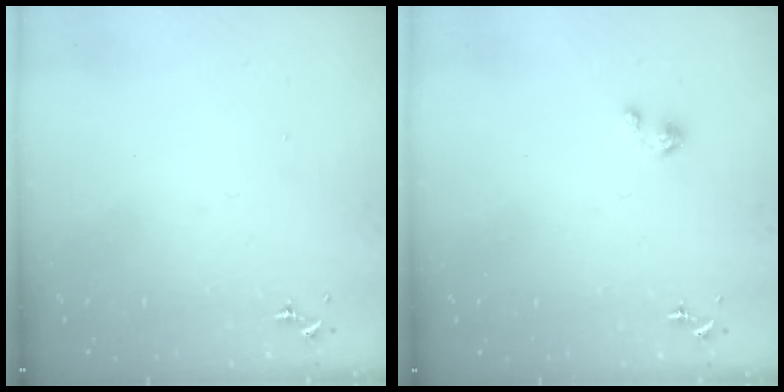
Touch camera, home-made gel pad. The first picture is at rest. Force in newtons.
{"total": 4.3, "press": 4.2, "slide": 0.3}